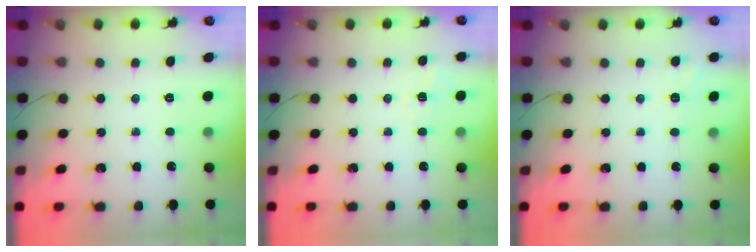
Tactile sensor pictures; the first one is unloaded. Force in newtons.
{"total": 3.7, "press": 3.2, "slide": 1.7}
{"total": 2.0, "press": 1.3, "slide": 1.6}